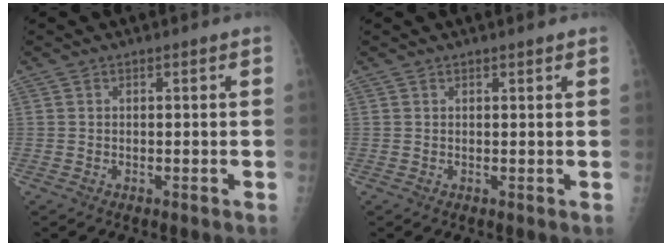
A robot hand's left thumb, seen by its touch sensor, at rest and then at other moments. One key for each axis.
{"total": 1.2, "fx": 1.0, "fy": 0.3, "fz": 0.7, "tx": -0.006, "ty": -0.002, "tz": 0.013}